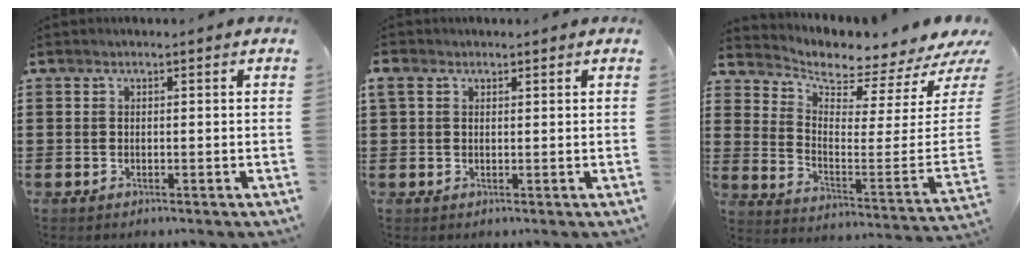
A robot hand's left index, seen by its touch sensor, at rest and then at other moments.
{"total": 1.9, "force": [0.9, 1.2, 1.2], "torque": [-0.029, 0.005, 0.017]}
{"total": 3.2, "force": [3.0, 0.3, 0.9], "torque": [-0.035, -0.056, 0.046]}